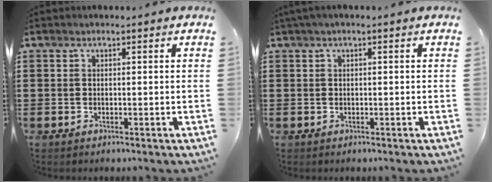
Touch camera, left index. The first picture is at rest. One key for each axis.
{"total": 0.8, "fx": -0.4, "fy": 0.0, "fz": 0.8, "tx": -0.011, "ty": -0.003, "tz": -0.006}